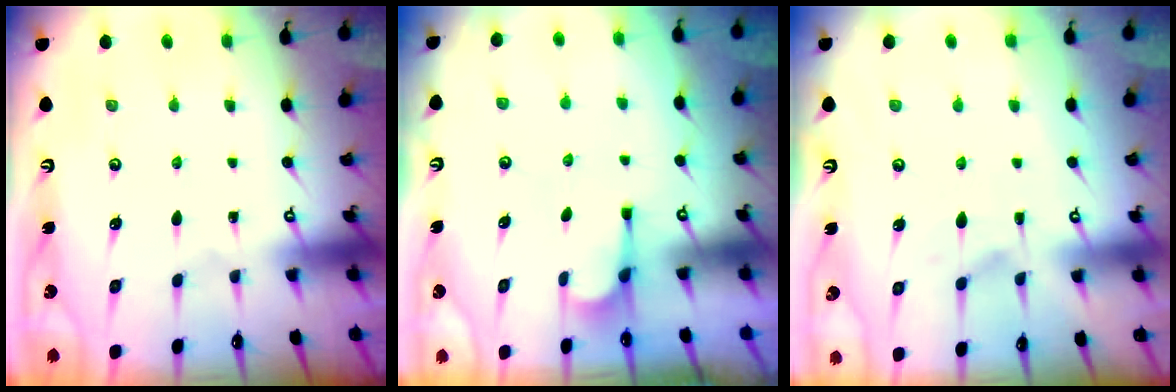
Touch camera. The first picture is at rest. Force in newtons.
{"total": 3.3, "press": 3.1, "slide": 1.1}
{"total": 1.9, "press": 1.4, "slide": 1.2}